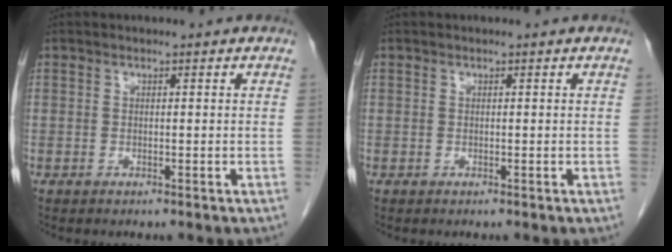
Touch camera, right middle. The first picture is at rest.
{"total": 0.0}